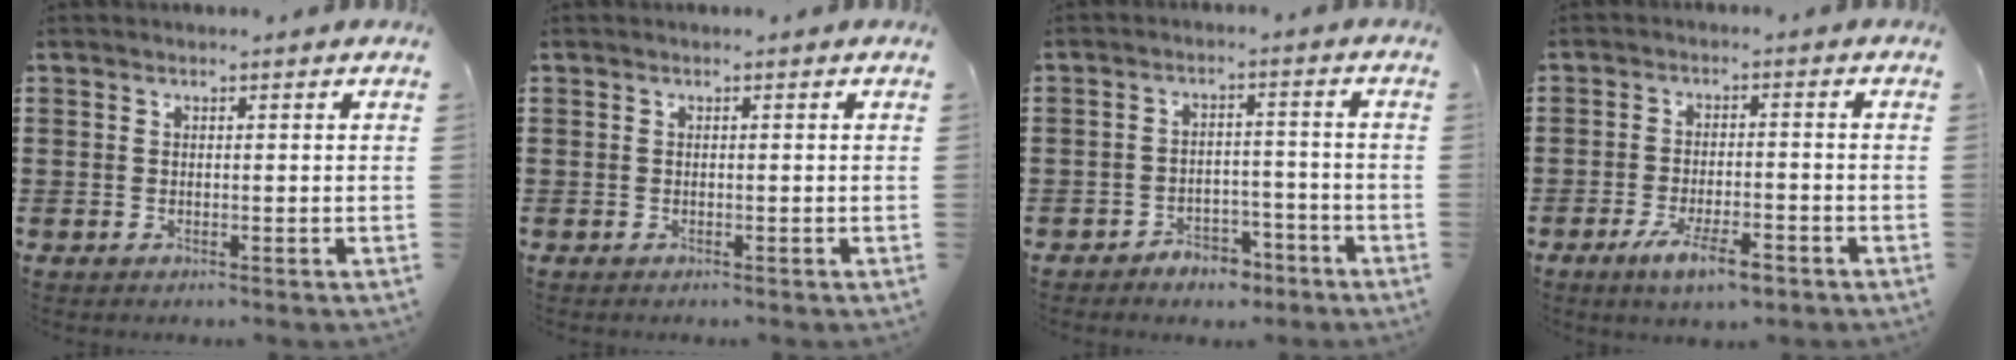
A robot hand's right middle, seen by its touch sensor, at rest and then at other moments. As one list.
[{"total": 0.0}, {"total": 3.7, "force": [-3.3, 1.4, 0.5], "torque": [-0.013, 0.009, -0.068]}, {"total": 5.9, "force": [-3.4, 1.7, 4.5], "torque": [-0.082, 0.002, -0.061]}]